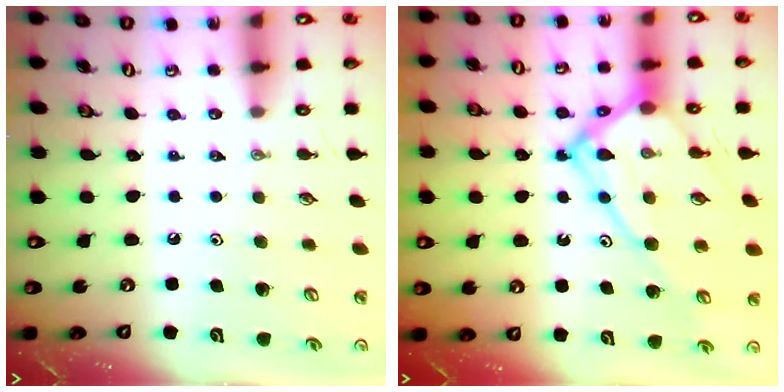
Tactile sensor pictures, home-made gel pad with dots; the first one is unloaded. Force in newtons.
{"total": 20.0, "press": 19.8, "slide": 2.3}